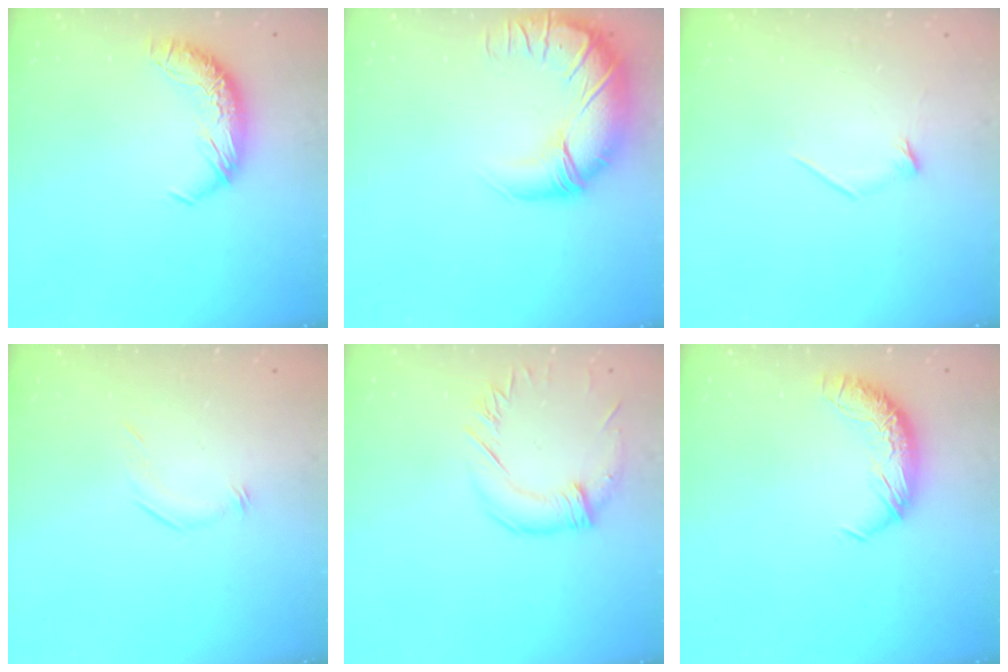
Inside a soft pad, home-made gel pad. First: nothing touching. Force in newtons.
{"total": 4.0, "press": 2.2, "slide": 3.4}
{"total": 6.6, "press": 6.5, "slide": 0.9}
{"total": 5.8, "press": 5.7, "slide": 1.1}
{"total": 1.3, "press": 0.3, "slide": 1.3}
{"total": 0.0}